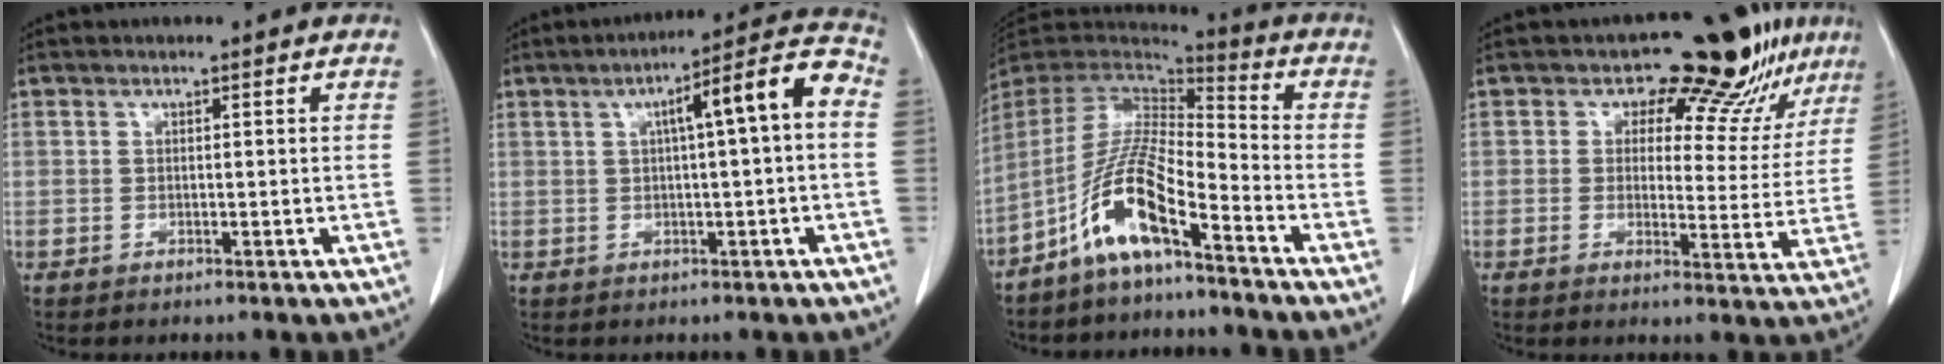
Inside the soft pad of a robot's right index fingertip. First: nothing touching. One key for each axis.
{"total": 9.2, "fx": 1.2, "fy": 0.7, "fz": 9.1, "tx": -0.127, "ty": 0.031, "tz": 0.013}
{"total": 11.5, "fx": -6.8, "fy": 1.7, "fz": 9.2, "tx": -0.191, "ty": 0.002, "tz": -0.134}
{"total": 11.3, "fx": 7.4, "fy": 4.7, "fz": 7.1, "tx": -0.081, "ty": -0.004, "tz": 0.086}